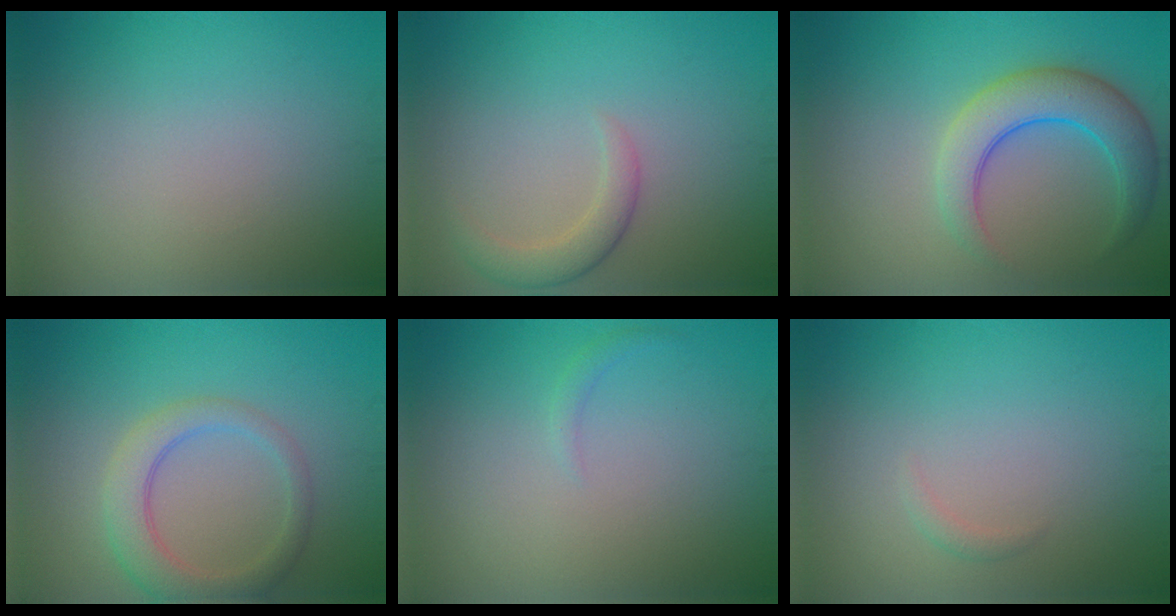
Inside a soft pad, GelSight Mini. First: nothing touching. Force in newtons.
{"total": 2.4, "press": 2.4, "slide": 0.3}
{"total": 5.5, "press": 5.5, "slide": 0.3}
{"total": 4.1, "press": 4.0, "slide": 0.3}
{"total": 0.7, "press": 0.7, "slide": 0.1}
{"total": 0.7, "press": 0.7, "slide": 0.1}